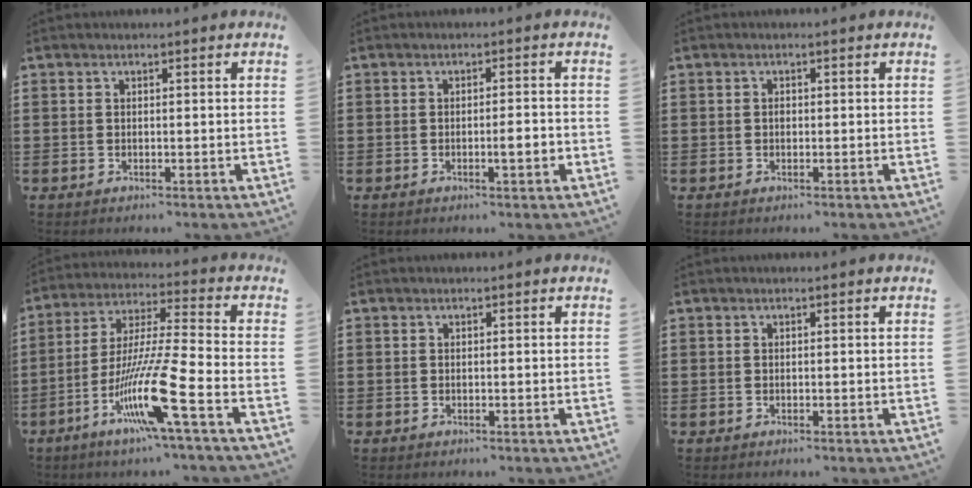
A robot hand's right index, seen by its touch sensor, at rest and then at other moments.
{"total": 3.2, "force": [-0.8, 0.5, 3.1], "torque": [-0.050, 0.001, -0.015]}
{"total": 0.7, "force": [-0.1, 0.4, 0.5], "torque": [-0.012, -0.001, -0.002]}
{"total": 14.1, "force": [-7.0, 0.3, 12.2], "torque": [-0.261, -0.014, -0.138]}
{"total": 0.0}
{"total": 0.0}